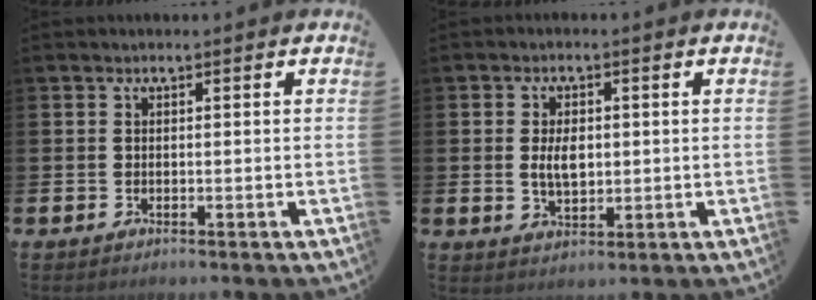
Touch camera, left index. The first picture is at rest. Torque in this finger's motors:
{"motor_torque": [0.61, 0.08, 0.39, 0.14]}